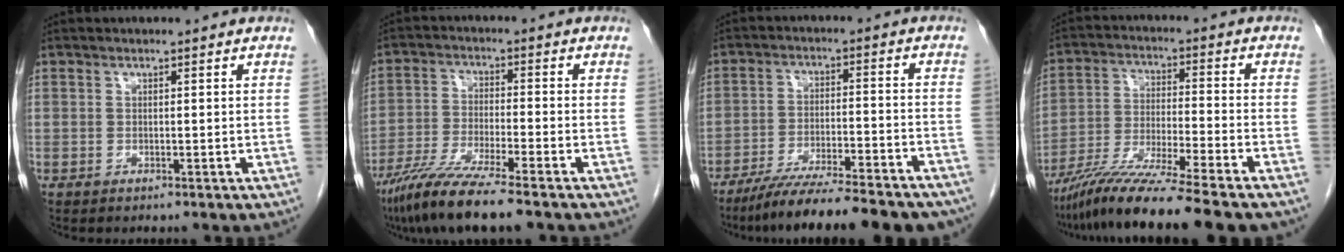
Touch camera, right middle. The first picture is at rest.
{"total": 10.1, "force": [-7.7, -0.1, 6.5], "torque": [-0.122, -0.033, -0.140]}
{"total": 19.8, "force": [-17.2, 2.2, 9.6], "torque": [-0.115, -0.012, -0.250]}
{"total": 13.9, "force": [-11.3, -1.5, 8.0], "torque": [-0.143, -0.034, -0.194]}